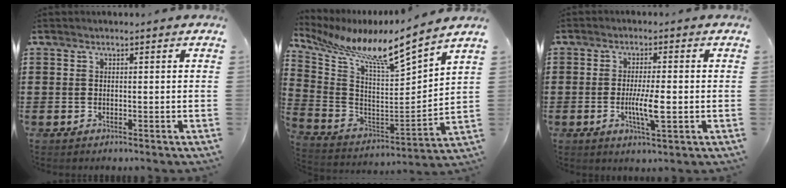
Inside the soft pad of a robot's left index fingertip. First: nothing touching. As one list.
[{"total": 8.8, "force": [7.5, -0.2, 4.6], "torque": [-0.126, -0.066, 0.113]}, {"total": 5.7, "force": [-0.9, 1.0, 5.5], "torque": [-0.106, -0.004, -0.020]}]